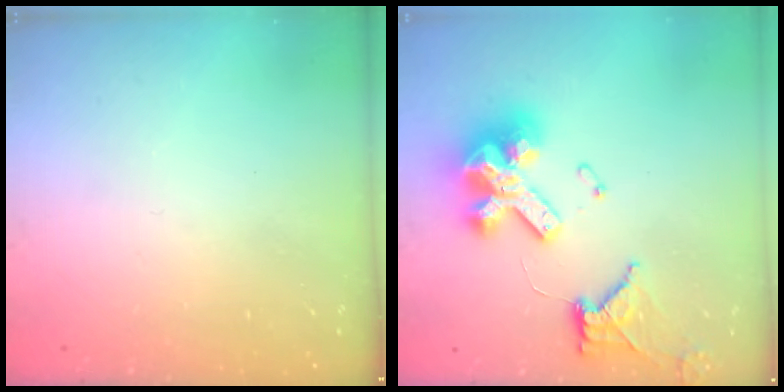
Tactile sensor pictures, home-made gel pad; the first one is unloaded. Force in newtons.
{"total": 16.7, "press": 16.6, "slide": 1.9}